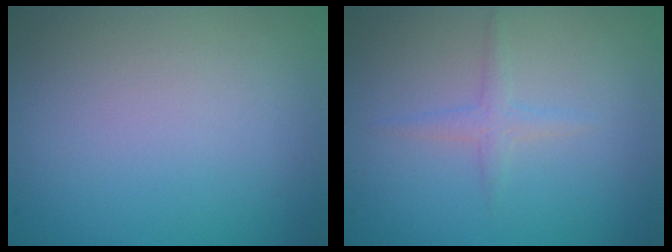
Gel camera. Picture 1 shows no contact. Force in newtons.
{"total": 1.3, "press": 1.3, "slide": 0.0}